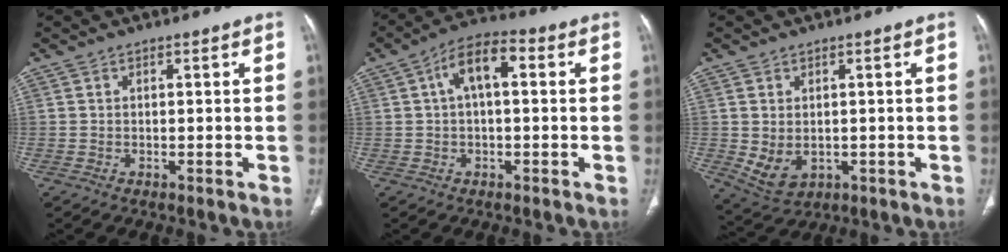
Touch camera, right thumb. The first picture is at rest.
{"total": 8.4, "force": [1.7, 4.0, 7.2], "torque": [-0.124, 0.030, 0.020]}
{"total": 6.0, "force": [-0.4, 4.2, 4.2], "torque": [-0.074, -0.007, 0.015]}